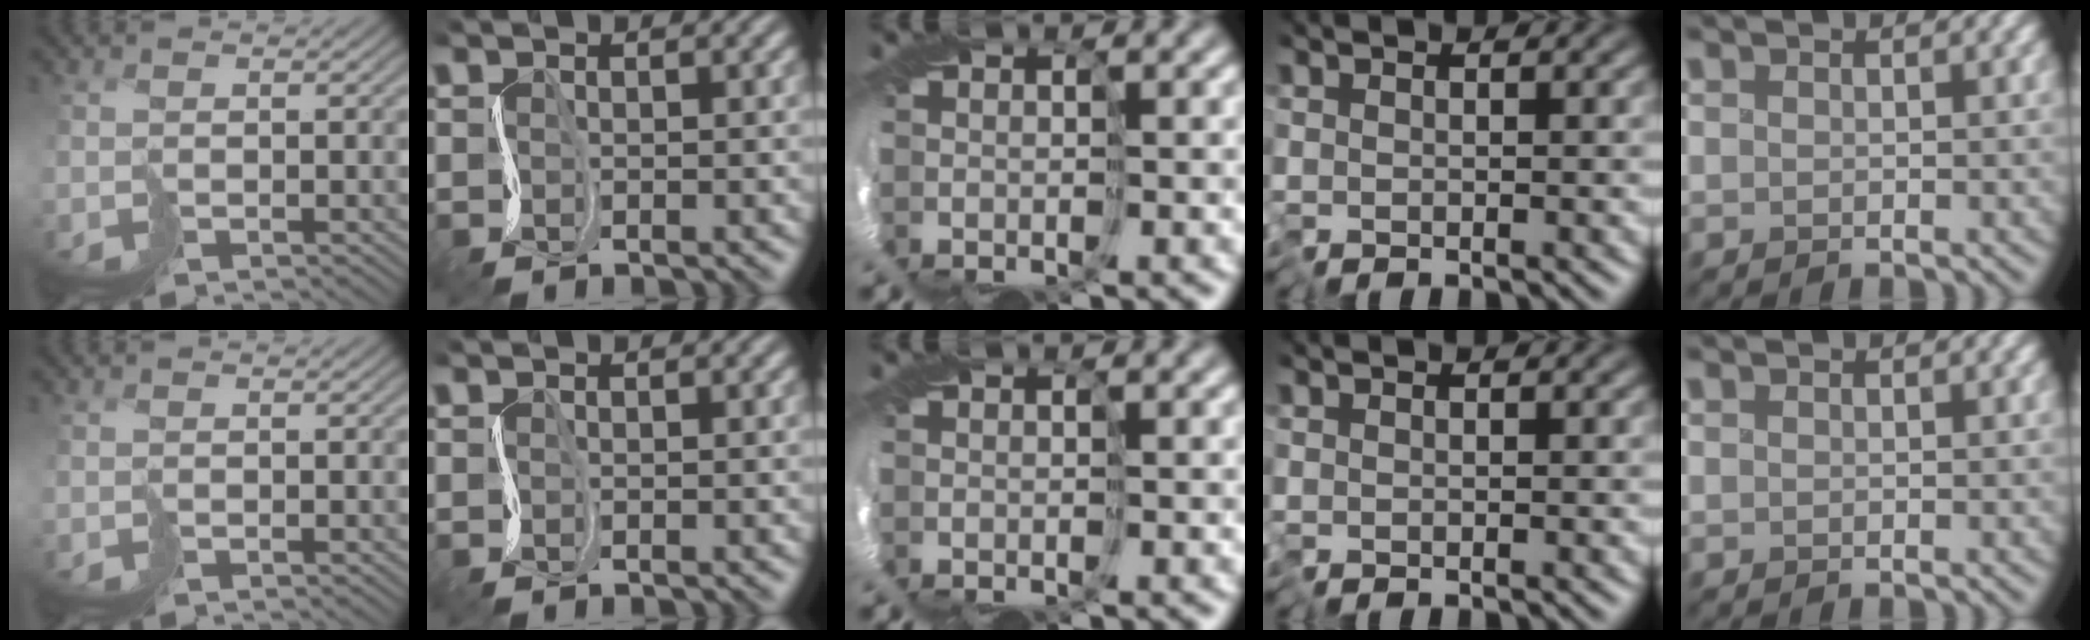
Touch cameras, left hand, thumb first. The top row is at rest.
{}